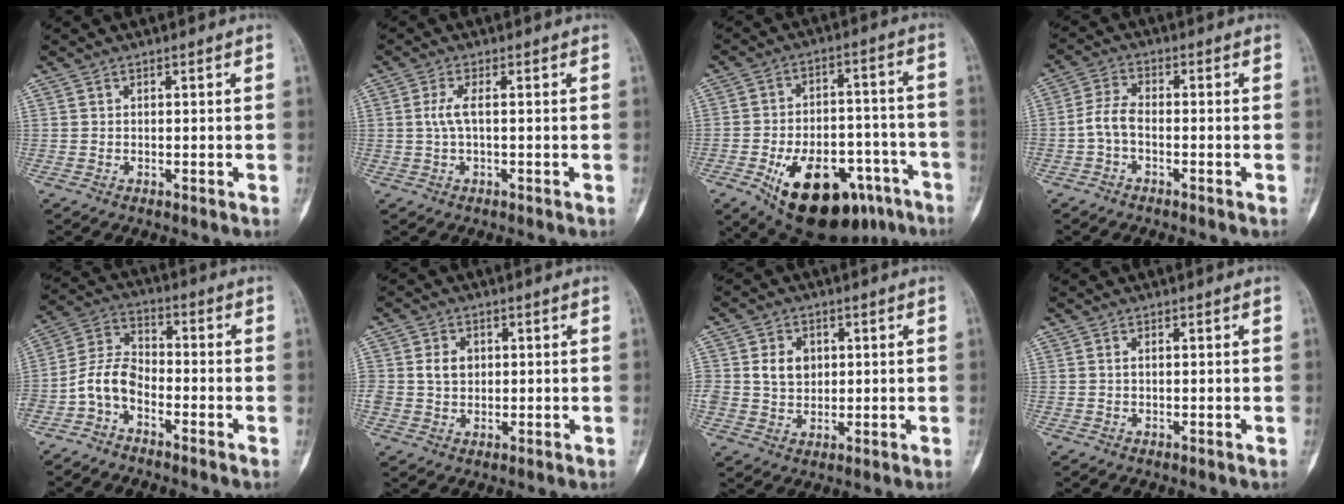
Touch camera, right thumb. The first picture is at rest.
{"total": 2.8, "force": [0.1, 0.6, 2.7], "torque": [-0.073, 0.005, 0.002]}
{"total": 22.6, "force": [-11.9, 11.9, 15.0], "torque": [-0.195, 0.058, -0.167]}
{"total": 4.2, "force": [-1.3, 2.2, 3.3], "torque": [-0.070, 0.021, -0.035]}
{"total": 7.3, "force": [-3.7, 4.4, 4.6], "torque": [-0.090, 0.051, -0.087]}
{"total": 4.1, "force": [0.8, 3.4, 2.2], "torque": [-0.024, 0.002, 0.014]}
{"total": 6.0, "force": [1.4, 4.9, 3.3], "torque": [-0.034, -0.004, 0.026]}
{"total": 0.5, "force": [0.1, 0.2, 0.5], "torque": [-0.012, 0.002, 0.002]}